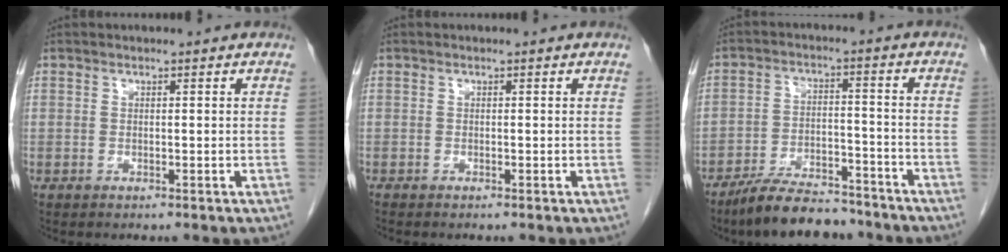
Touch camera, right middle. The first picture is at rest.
{"total": 0.0}
{"total": 10.7, "force": [-9.3, 2.9, 4.4], "torque": [-0.075, 0.000, -0.156]}